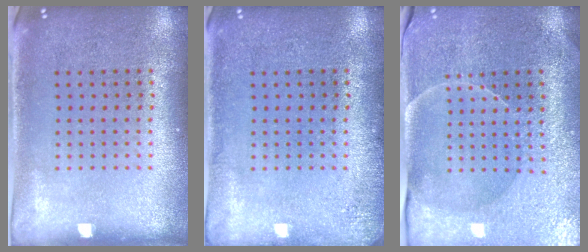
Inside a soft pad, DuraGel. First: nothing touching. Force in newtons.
{"total": 1.4, "press": 1.4, "slide": 0.2}
{"total": 3.7, "press": 3.6, "slide": 1.0}